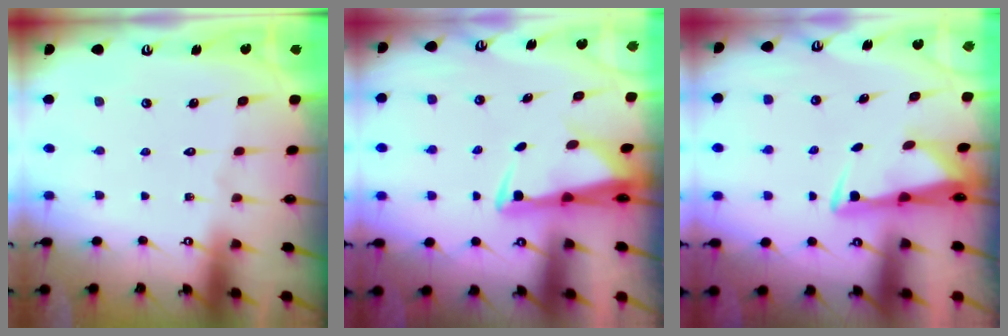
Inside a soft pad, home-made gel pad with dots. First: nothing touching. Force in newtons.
{"total": 2.9, "press": 2.8, "slide": 1.0}
{"total": 3.1, "press": 3.0, "slide": 0.9}